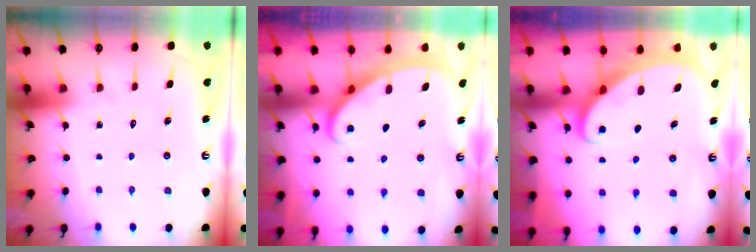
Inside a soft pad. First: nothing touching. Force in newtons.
{"total": 2.7, "press": 2.6, "slide": 0.3}
{"total": 2.6, "press": 2.6, "slide": 0.3}